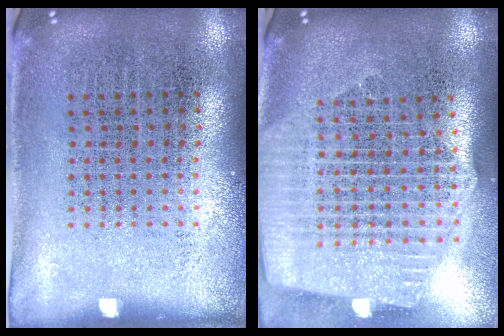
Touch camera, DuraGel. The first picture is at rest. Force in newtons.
{"total": 2.7, "press": 2.3, "slide": 1.4}